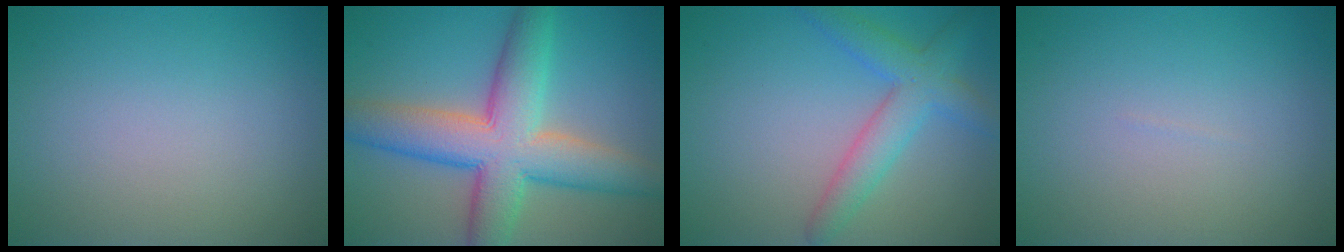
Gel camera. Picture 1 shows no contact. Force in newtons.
{"total": 9.6, "press": 9.6, "slide": 0.4}
{"total": 4.2, "press": 4.2, "slide": 0.2}
{"total": 0.0}